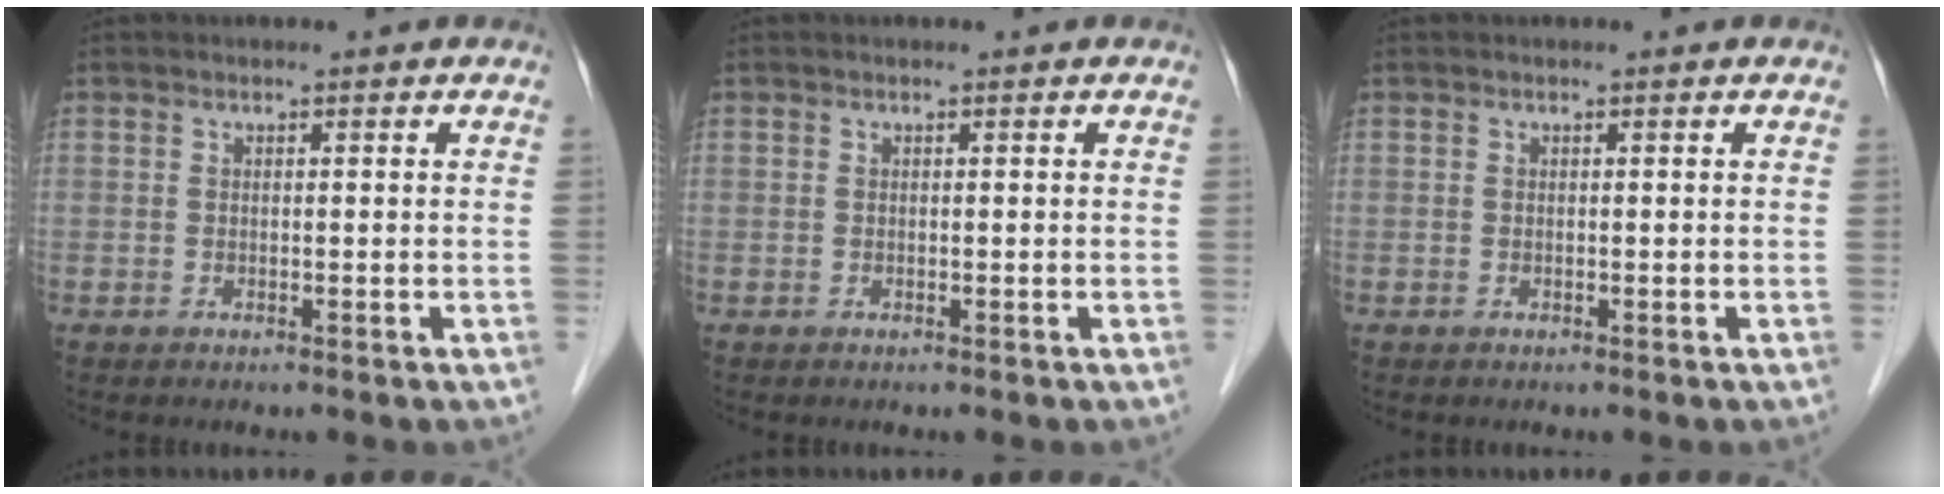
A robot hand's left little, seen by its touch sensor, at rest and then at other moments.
{"total": 0.0}
{"total": 0.0}